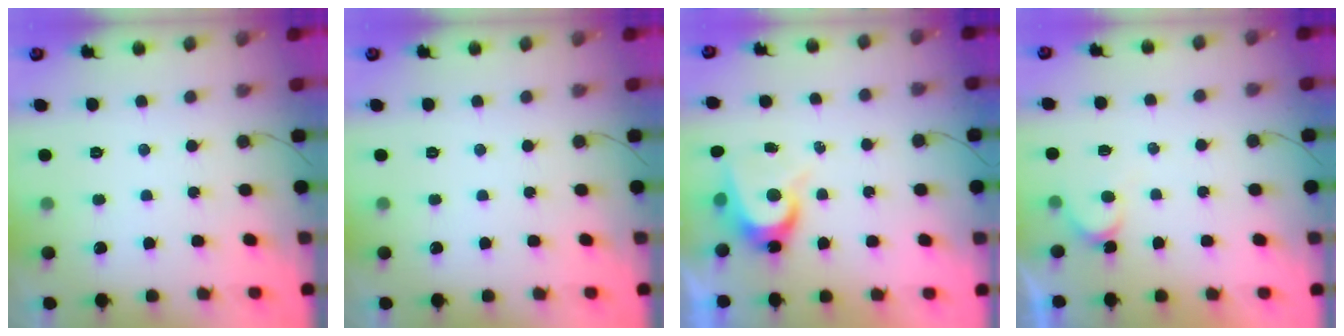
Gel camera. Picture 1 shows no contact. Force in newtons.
{"total": 0.0}
{"total": 7.4, "press": 7.4, "slide": 0.2}
{"total": 3.5, "press": 3.5, "slide": 0.3}